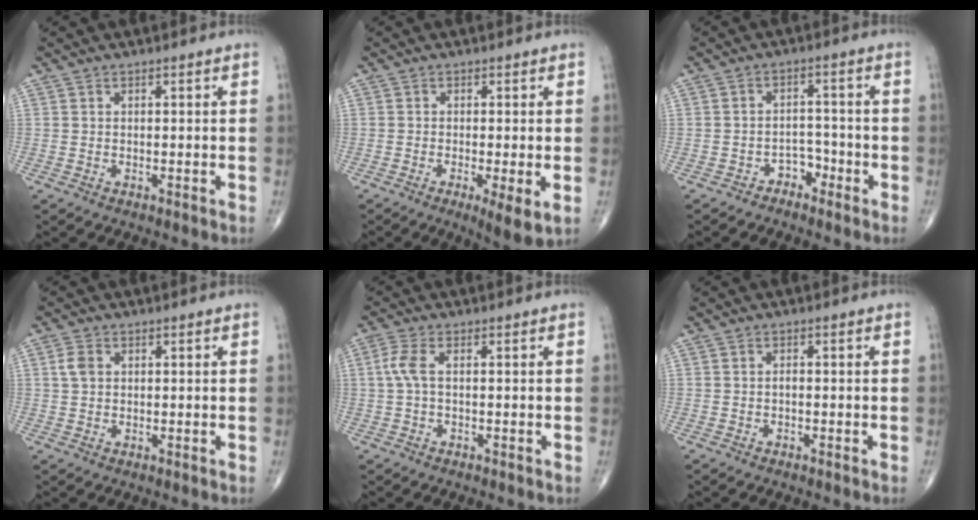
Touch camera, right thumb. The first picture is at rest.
{"total": 5.4, "force": [-1.5, 1.0, 5.1], "torque": [-0.088, -0.018, -0.028]}
{"total": 3.4, "force": [-2.4, 2.2, 0.8], "torque": [0.008, 0.025, -0.042]}
{"total": 2.7, "force": [0.7, 1.7, 1.9], "torque": [-0.046, 0.006, 0.014]}
{"total": 3.5, "force": [0.2, 1.3, 3.3], "torque": [-0.092, 0.007, 0.000]}
{"total": 0.6, "force": [-0.3, 0.3, 0.4], "torque": [-0.004, 0.001, -0.008]}